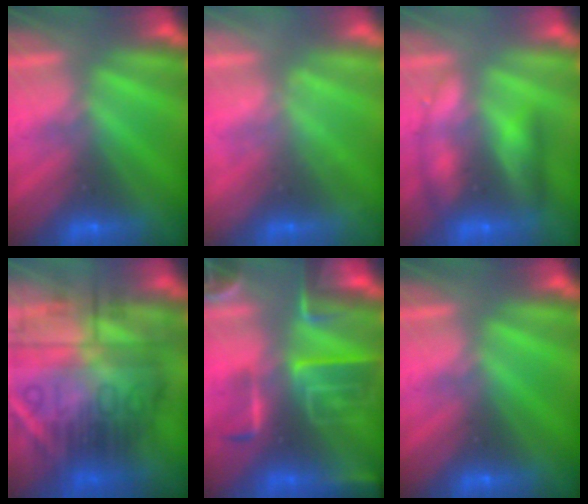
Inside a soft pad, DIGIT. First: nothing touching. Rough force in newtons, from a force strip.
{"total": 2.1}
{"total": 2.5}
{"total": 9.3}
{"total": 8.7}
{"total": 0.0}